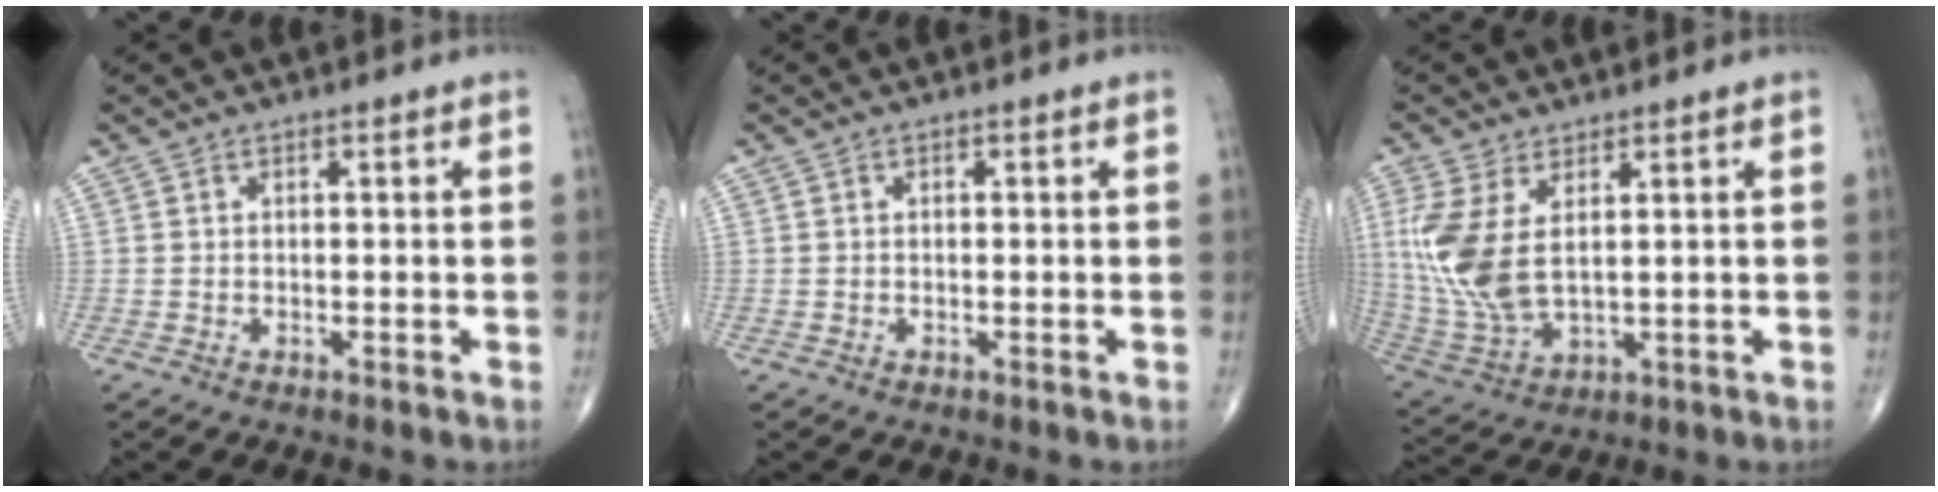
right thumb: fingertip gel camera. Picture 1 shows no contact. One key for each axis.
{"total": 0.0}
{"total": 11.8, "fx": 2.5, "fy": 5.9, "fz": 9.9, "tx": -0.235, "ty": -0.011, "tz": 0.065}